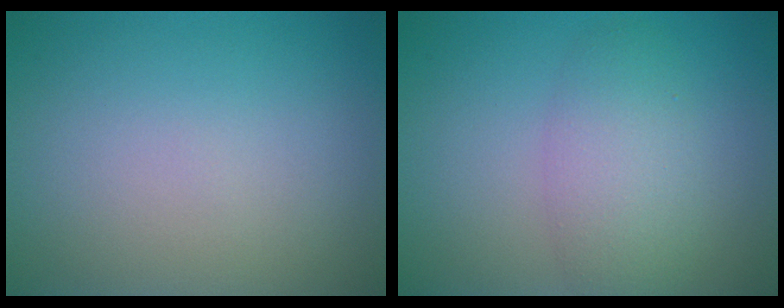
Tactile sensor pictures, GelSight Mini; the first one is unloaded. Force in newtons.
{"total": 4.0, "press": 4.0, "slide": 0.2}